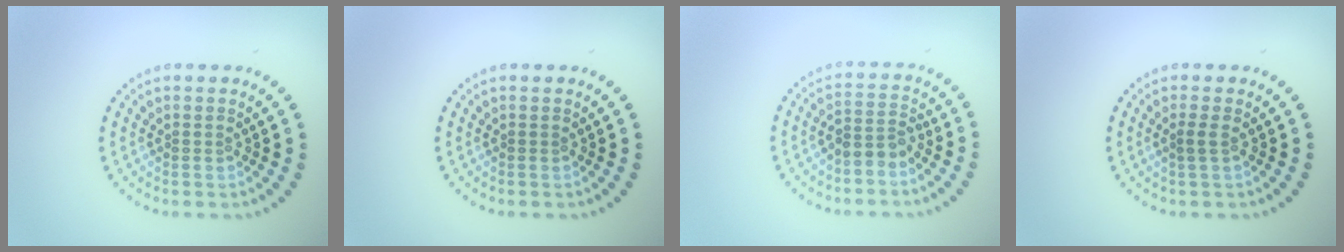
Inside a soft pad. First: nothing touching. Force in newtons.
{"total": 0.0}
{"total": 2.2, "press": 1.9, "slide": 1.2}
{"total": 0.7, "press": 0.6, "slide": 0.4}